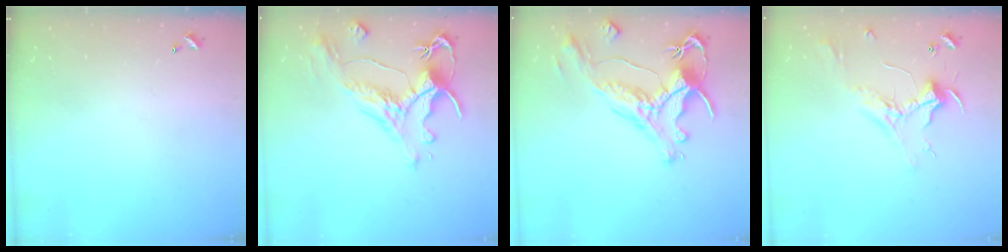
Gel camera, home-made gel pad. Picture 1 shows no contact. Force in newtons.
{"total": 1.6, "press": 0.8, "slide": 1.4}
{"total": 1.6, "press": 1.0, "slide": 1.3}
{"total": 2.4, "press": 2.3, "slide": 0.7}